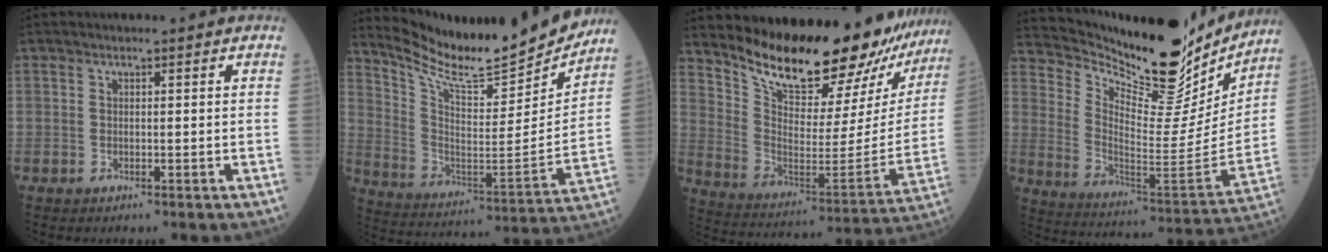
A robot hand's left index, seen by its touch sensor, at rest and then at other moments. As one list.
[{"total": 19.8, "force": [18.4, 2.5, 6.9], "torque": [-0.134, -0.053, 0.288]}, {"total": 26.4, "force": [23.2, 5.3, 11.4], "torque": [-0.189, -0.082, 0.325]}, {"total": 22.5, "force": [20.2, 5.7, 8.2], "torque": [-0.145, -0.049, 0.299]}]